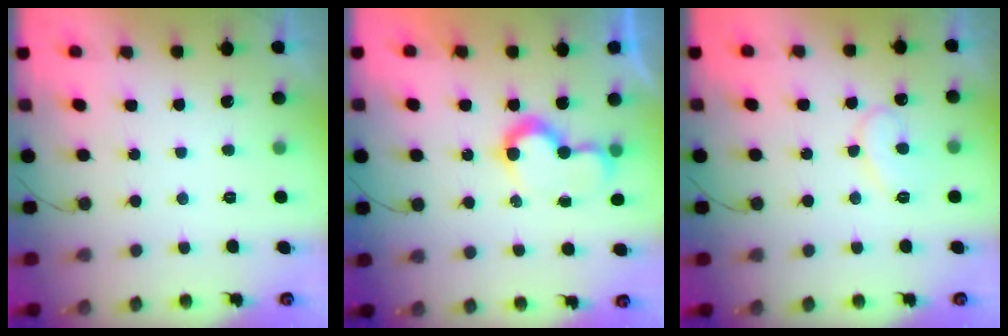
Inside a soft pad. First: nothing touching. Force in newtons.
{"total": 8.5, "press": 8.5, "slide": 0.2}
{"total": 9.9, "press": 9.9, "slide": 0.9}